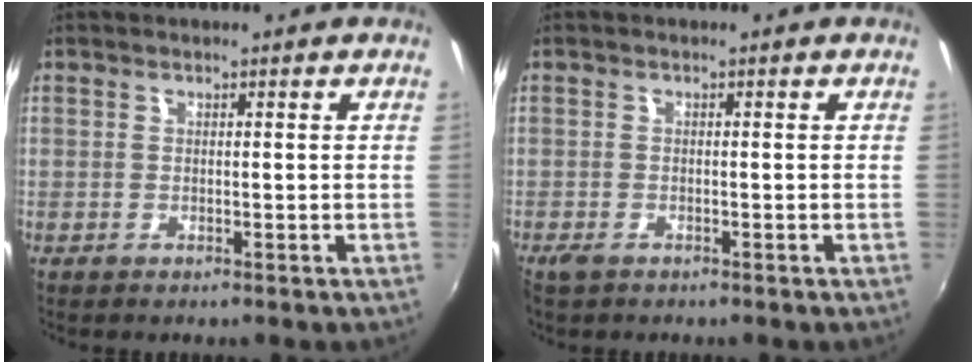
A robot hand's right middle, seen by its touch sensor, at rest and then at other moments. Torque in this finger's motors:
{"motor_torque": [1.09, -1.04, 0.44, 0.14]}